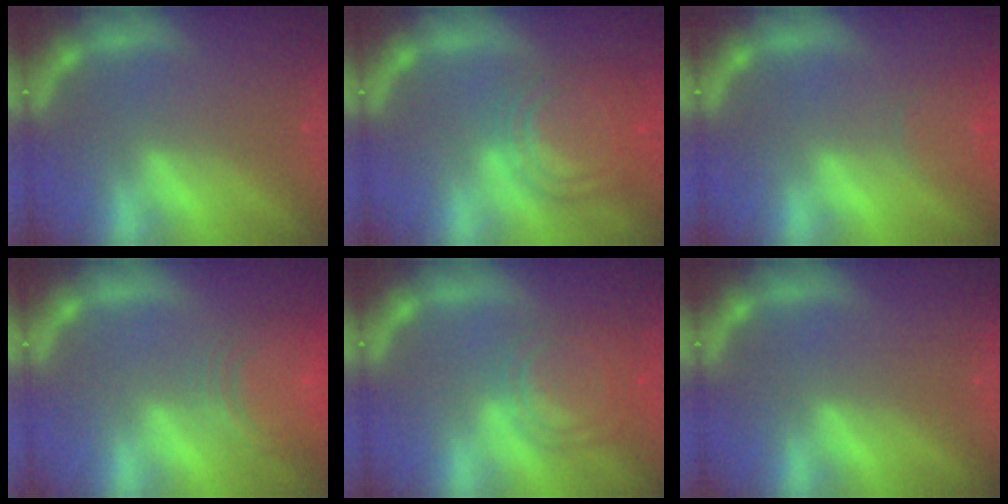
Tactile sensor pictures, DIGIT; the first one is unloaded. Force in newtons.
{"total": 9.5}
{"total": 2.4}
{"total": 9.1}
{"total": 7.0}
{"total": 0.0}